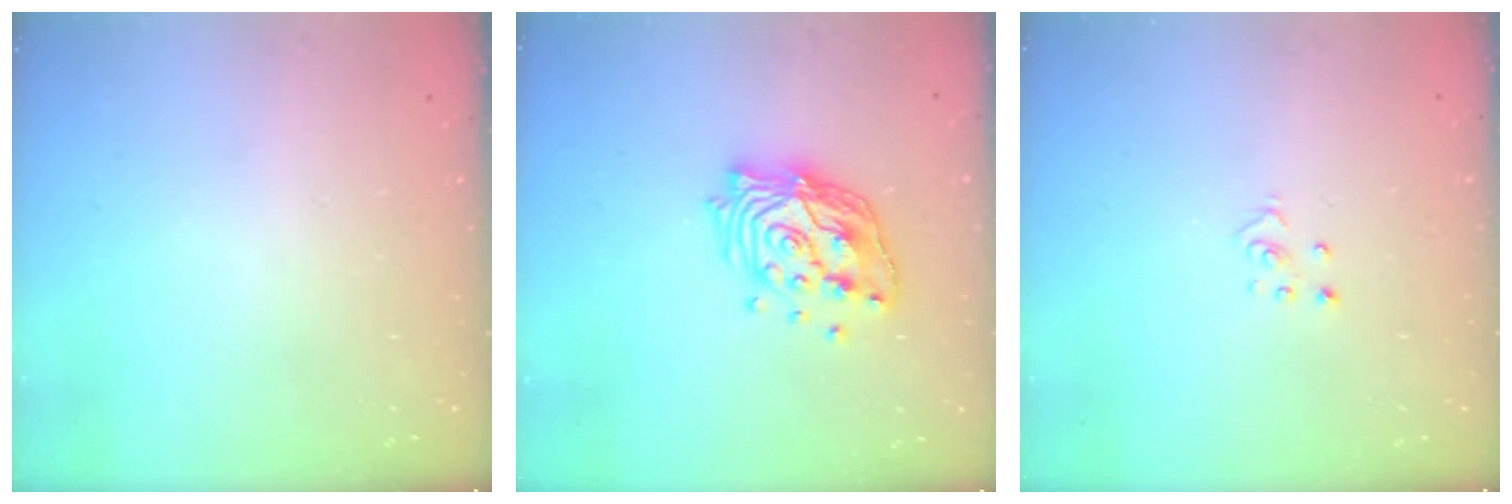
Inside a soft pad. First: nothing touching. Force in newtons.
{"total": 15.2, "press": 15.1, "slide": 1.5}
{"total": 2.8, "press": 2.8, "slide": 0.3}